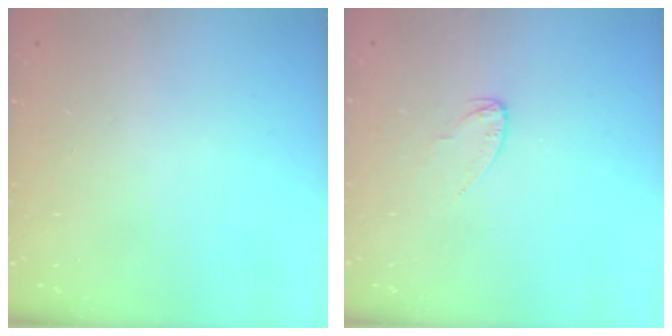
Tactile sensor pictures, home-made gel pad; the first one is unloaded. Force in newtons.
{"total": 2.1, "press": 2.1, "slide": 0.2}